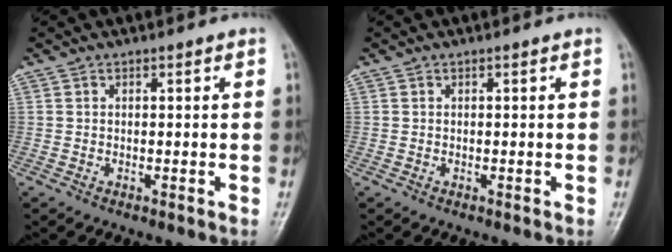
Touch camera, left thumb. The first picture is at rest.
{"total": 0.0}